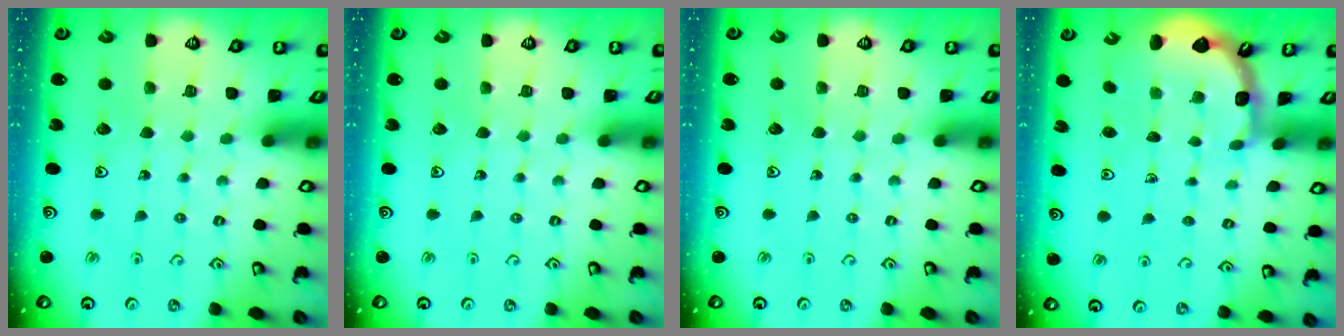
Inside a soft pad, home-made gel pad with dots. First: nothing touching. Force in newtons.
{"total": 0.0}
{"total": 0.0}
{"total": 1.9, "press": 1.9, "slide": 0.2}